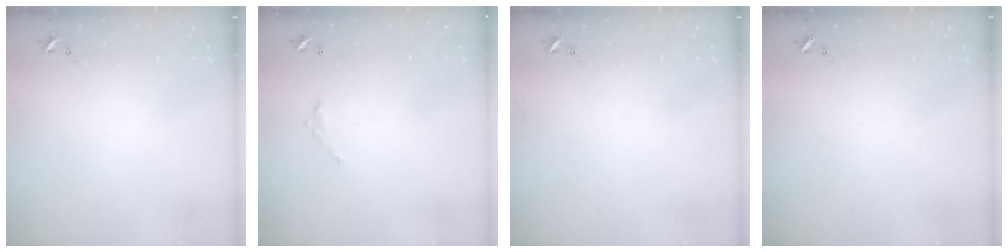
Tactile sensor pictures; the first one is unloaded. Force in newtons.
{"total": 4.8, "press": 4.8, "slide": 0.3}
{"total": 0.0}
{"total": 0.0}